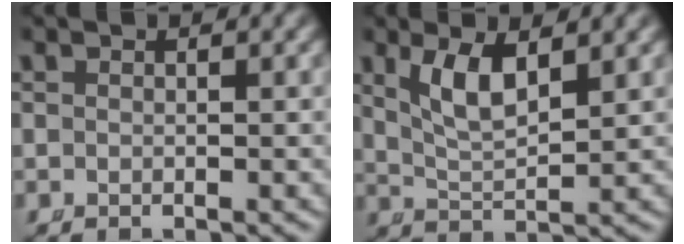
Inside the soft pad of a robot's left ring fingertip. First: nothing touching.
{"total": 4.0, "force": [1.5, 1.6, 3.3], "torque": [-0.074, -0.017, 0.040]}